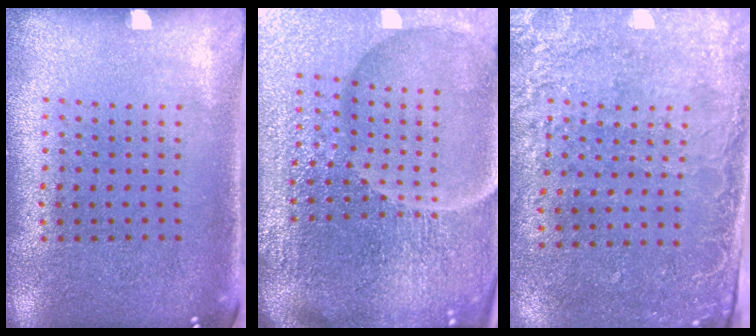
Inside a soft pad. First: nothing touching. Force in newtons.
{"total": 7.2, "press": 6.4, "slide": 3.4}
{"total": 2.5, "press": 2.2, "slide": 1.3}